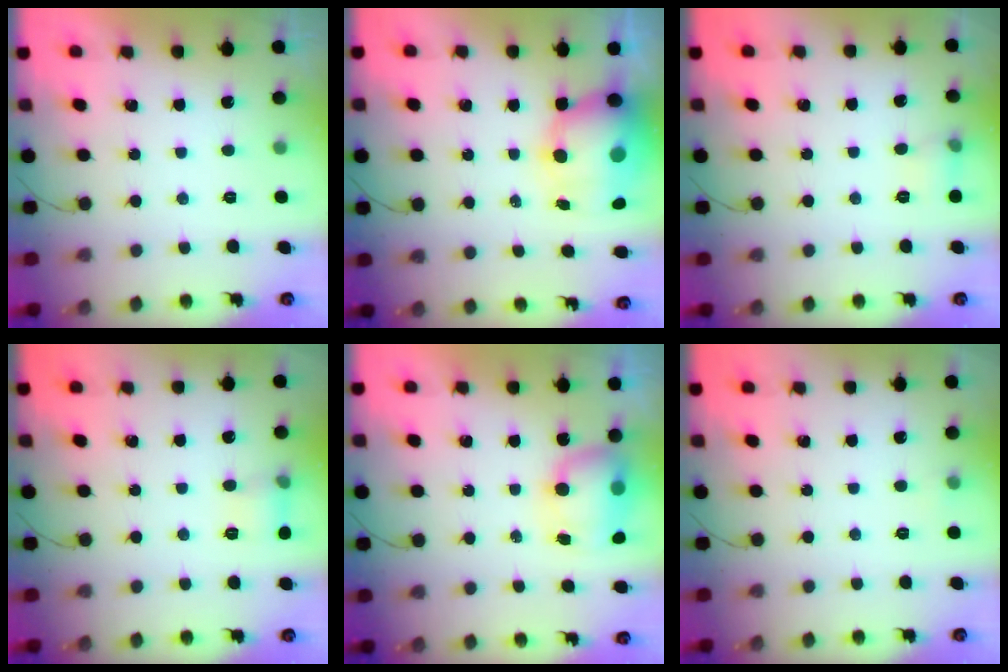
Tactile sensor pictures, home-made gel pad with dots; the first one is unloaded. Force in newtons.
{"total": 13.0, "press": 11.4, "slide": 6.4}
{"total": 6.5, "press": 6.3, "slide": 1.9}
{"total": 6.9, "press": 6.7, "slide": 1.8}
{"total": 7.6, "press": 7.5, "slide": 1.0}
{"total": 3.5, "press": 3.4, "slide": 1.1}